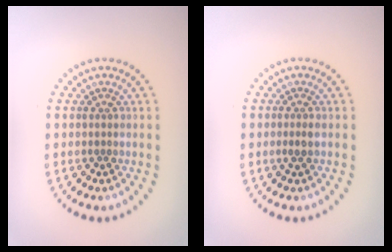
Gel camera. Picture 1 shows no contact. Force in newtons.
{"total": 1.0, "press": 0.8, "slide": 0.5}